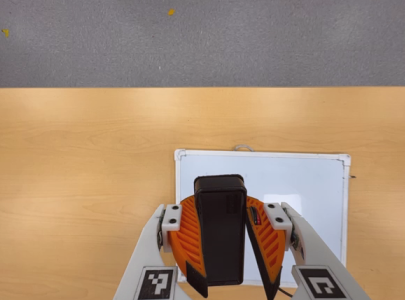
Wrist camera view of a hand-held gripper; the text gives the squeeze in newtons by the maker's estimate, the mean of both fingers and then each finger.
{"total": 10.5, "left": 10.5, "right": 10.4}